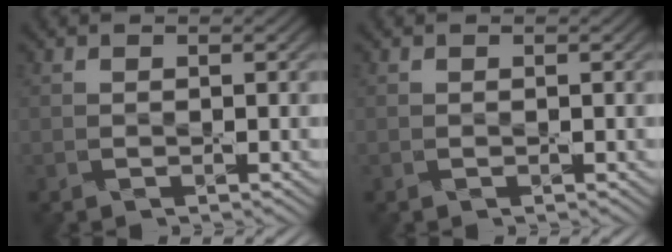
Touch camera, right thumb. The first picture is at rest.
{"total": 0.0}